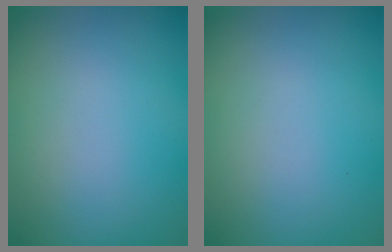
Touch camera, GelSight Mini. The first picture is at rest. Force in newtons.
{"total": 0.0}